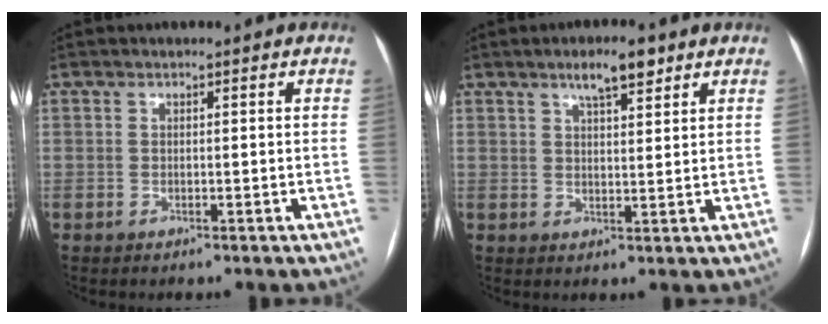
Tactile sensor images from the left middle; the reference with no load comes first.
{"total": 5.1, "force": [3.4, 1.2, 3.6], "torque": [-0.063, 0.006, 0.053]}